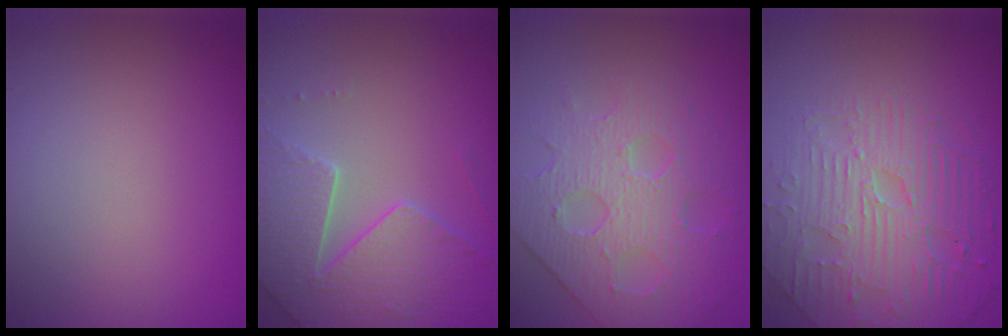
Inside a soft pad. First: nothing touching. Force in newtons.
{"total": 4.6, "press": 4.5, "slide": 1.3}
{"total": 4.6, "press": 4.4, "slide": 1.1}
{"total": 4.7, "press": 4.7, "slide": 0.5}